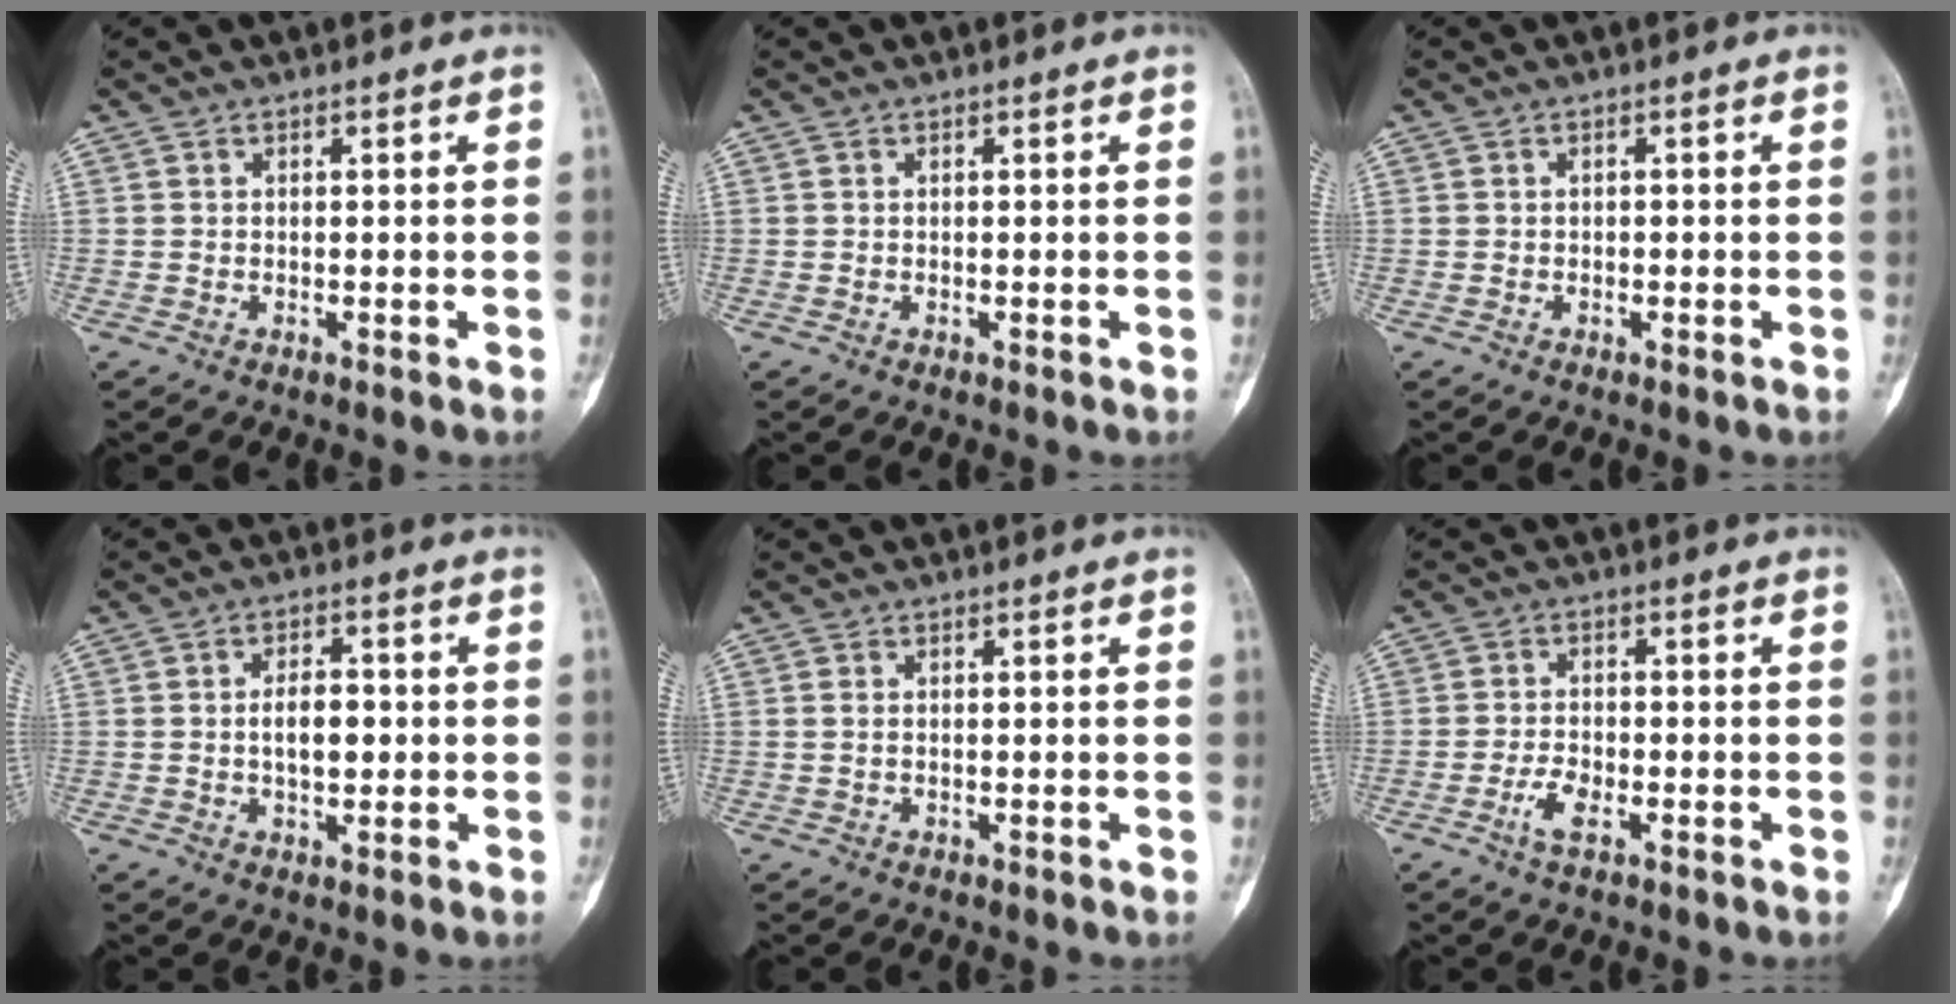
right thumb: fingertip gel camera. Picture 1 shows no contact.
{"total": 0.0}
{"total": 0.0}
{"total": 5.5, "force": [-0.1, 3.0, 4.5], "torque": [-0.064, 0.007, -0.002]}
{"total": 0.8, "force": [0.1, 0.6, 0.6], "torque": [-0.009, 0.001, 0.002]}
{"total": 3.7, "force": [-1.8, 1.6, 2.8], "torque": [-0.057, 0.009, -0.037]}